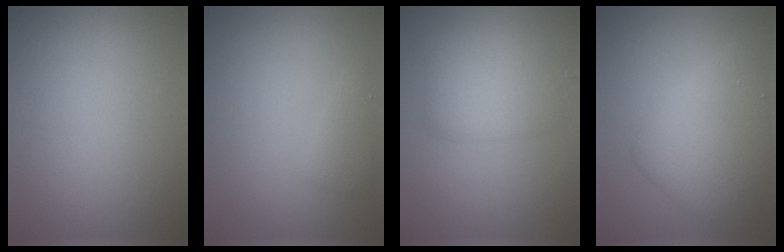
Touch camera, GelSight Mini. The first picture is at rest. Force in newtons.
{"total": 1.4, "press": 1.4, "slide": 0.1}
{"total": 2.9, "press": 2.9, "slide": 0.1}
{"total": 5.4, "press": 5.4, "slide": 0.2}